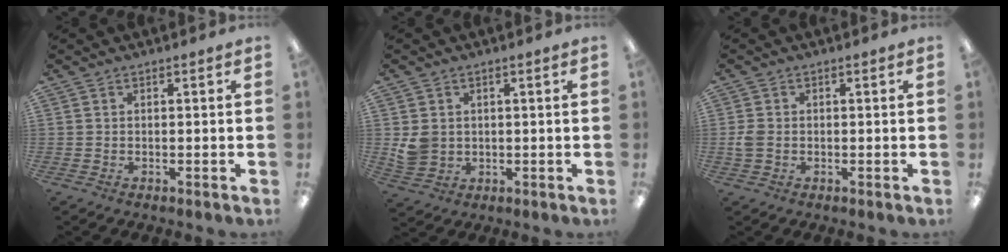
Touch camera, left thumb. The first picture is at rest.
{"total": 4.6, "force": [0.8, 4.3, 1.6], "torque": [-0.018, 0.004, 0.017]}
{"total": 2.7, "force": [-0.4, 2.1, 1.6], "torque": [-0.027, 0.004, -0.006]}